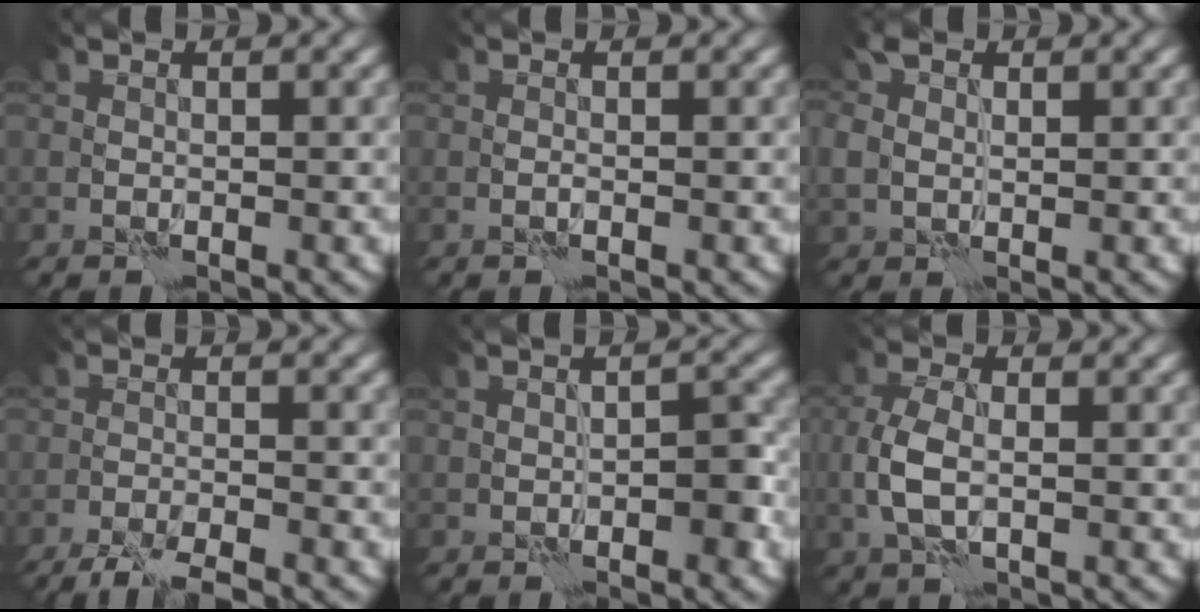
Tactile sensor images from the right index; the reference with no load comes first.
{"total": 0.0}
{"total": 3.2, "force": [1.4, 2.4, 1.7], "torque": [-0.050, 0.009, 0.023]}
{"total": 4.8, "force": [-4.1, 0.5, 2.3], "torque": [-0.046, -0.020, -0.071]}
{"total": 1.8, "force": [-0.6, 0.8, 1.5], "torque": [-0.015, 0.005, -0.006]}
{"total": 3.5, "force": [-0.2, 1.8, 2.9], "torque": [-0.073, -0.002, -0.005]}